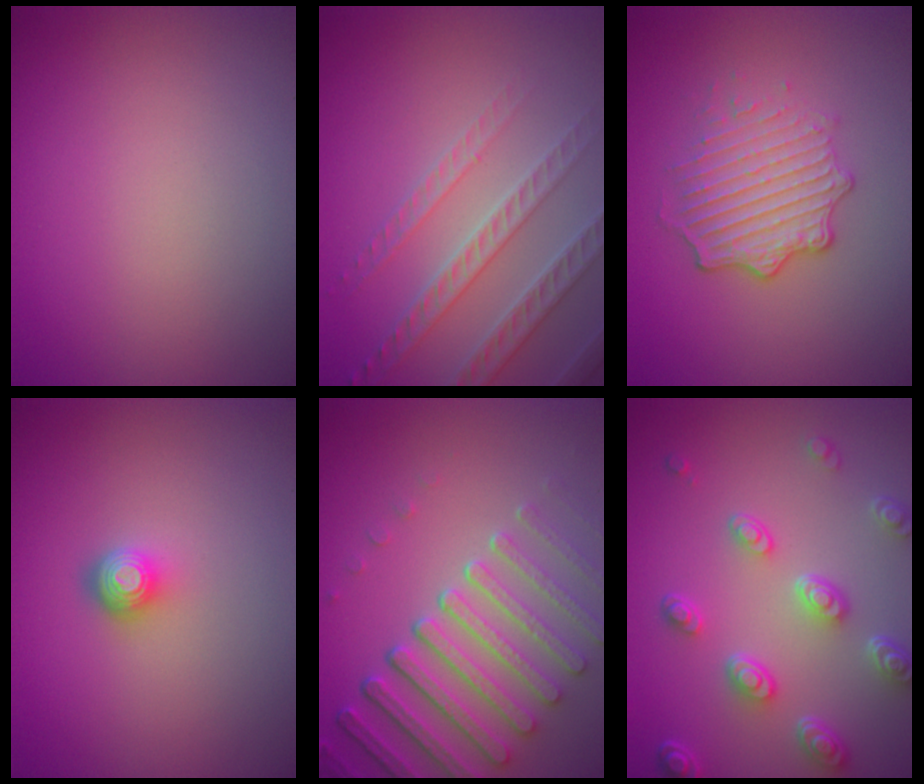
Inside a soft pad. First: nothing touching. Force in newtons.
{"total": 3.8, "press": 3.6, "slide": 1.0}
{"total": 4.7, "press": 3.4, "slide": 3.2}
{"total": 2.0, "press": 1.5, "slide": 1.4}
{"total": 7.3, "press": 5.6, "slide": 4.8}
{"total": 5.2, "press": 3.8, "slide": 3.5}